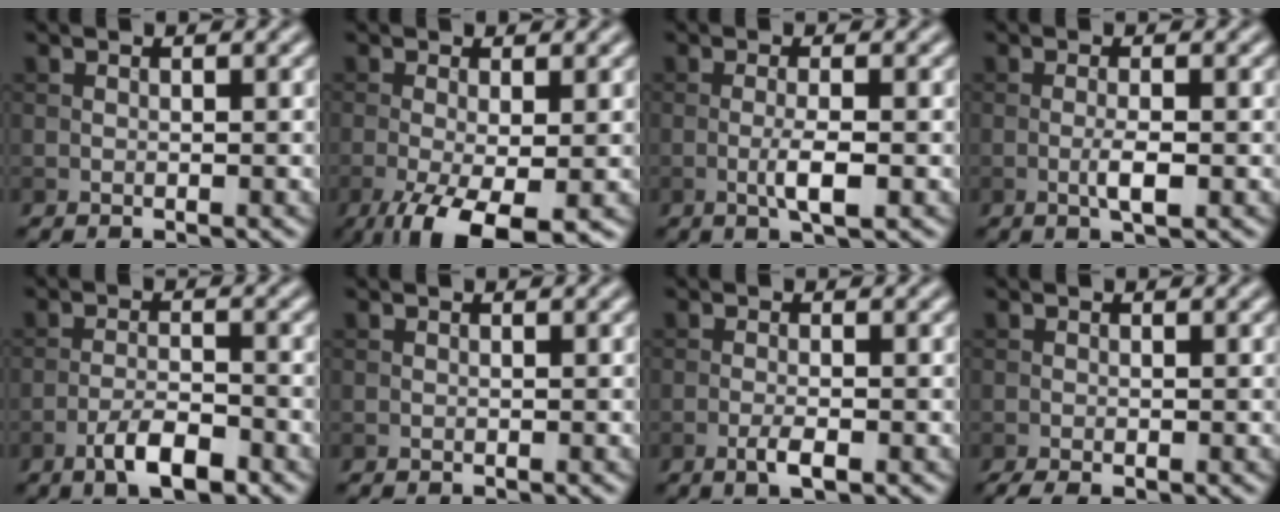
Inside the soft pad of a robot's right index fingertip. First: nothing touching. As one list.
[{"total": 6.8, "force": [-3.1, 2.1, 5.7], "torque": [-0.112, -0.015, -0.051]}, {"total": 2.7, "force": [-0.7, 0.4, 2.6], "torque": [-0.048, -0.001, -0.015]}, {"total": 2.1, "force": [-0.5, 0.4, 2.0], "torque": [-0.038, 0.000, -0.013]}, {"total": 3.9, "force": [-2.4, 1.2, 2.9], "torque": [-0.053, 0.004, -0.046]}, {"total": 0.0}, {"total": 2.0, "force": [-0.9, 0.4, 1.7], "torque": [-0.033, 0.000, -0.020]}, {"total": 1.9, "force": [-1.1, 0.5, 1.5], "torque": [-0.029, -0.004, -0.018]}]